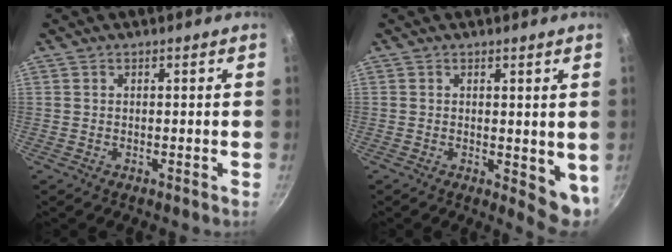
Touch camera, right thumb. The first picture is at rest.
{"total": 5.8, "force": [0.6, 2.8, 5.0], "torque": [-0.059, -0.013, 0.011]}